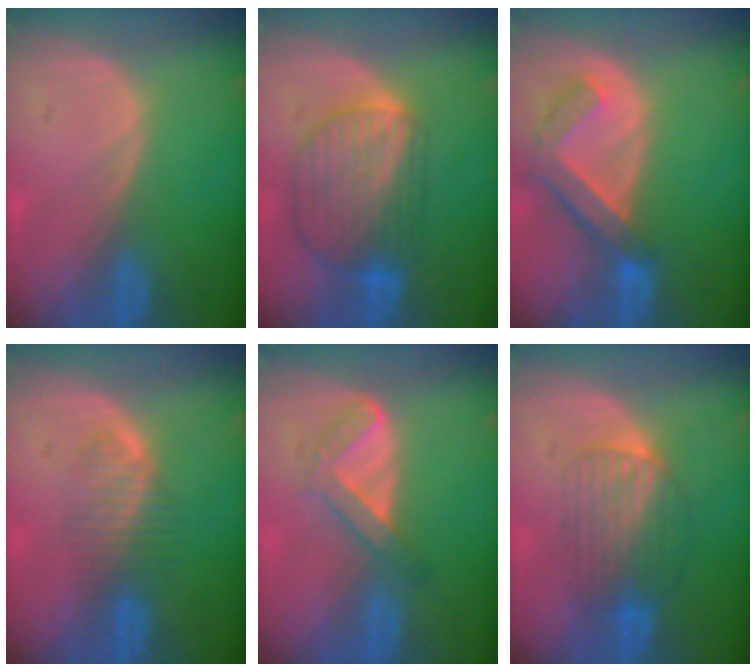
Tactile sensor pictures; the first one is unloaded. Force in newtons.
{"total": 9.3, "press": 7.9, "slide": 4.9}
{"total": 7.2, "press": 6.3, "slide": 3.5}
{"total": 3.9, "press": 3.9, "slide": 0.8}
{"total": 4.4, "press": 4.3, "slide": 1.1}
{"total": 6.4, "press": 6.3, "slide": 1.1}